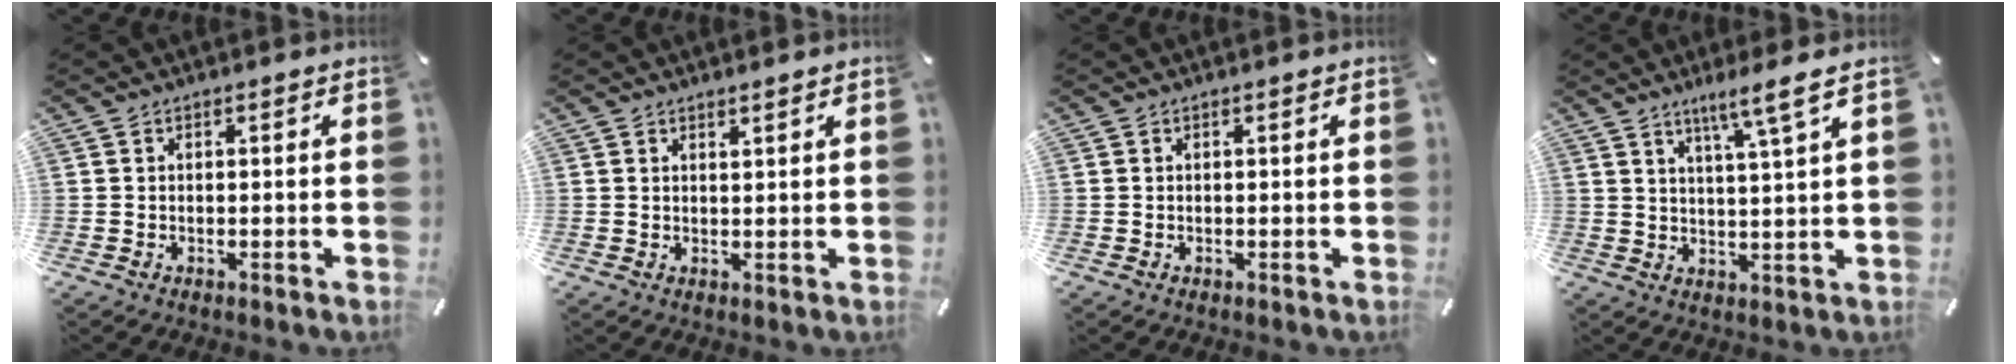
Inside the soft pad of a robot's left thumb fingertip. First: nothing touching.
{"total": 1.2, "force": [1.2, 0.0, 0.2], "torque": [-0.003, -0.004, 0.022]}
{"total": 0.0}
{"total": 6.6, "force": [4.7, -0.7, 4.6], "torque": [-0.086, -0.024, 0.076]}